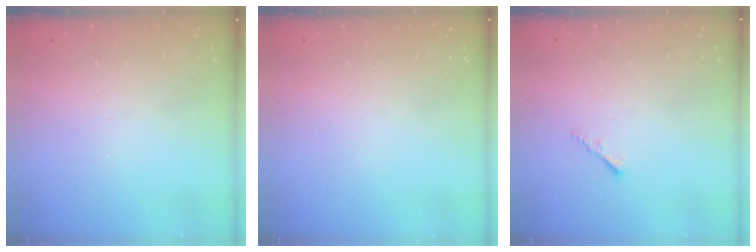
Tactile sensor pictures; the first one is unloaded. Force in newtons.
{"total": 0.0}
{"total": 1.0, "press": 1.0, "slide": 0.4}